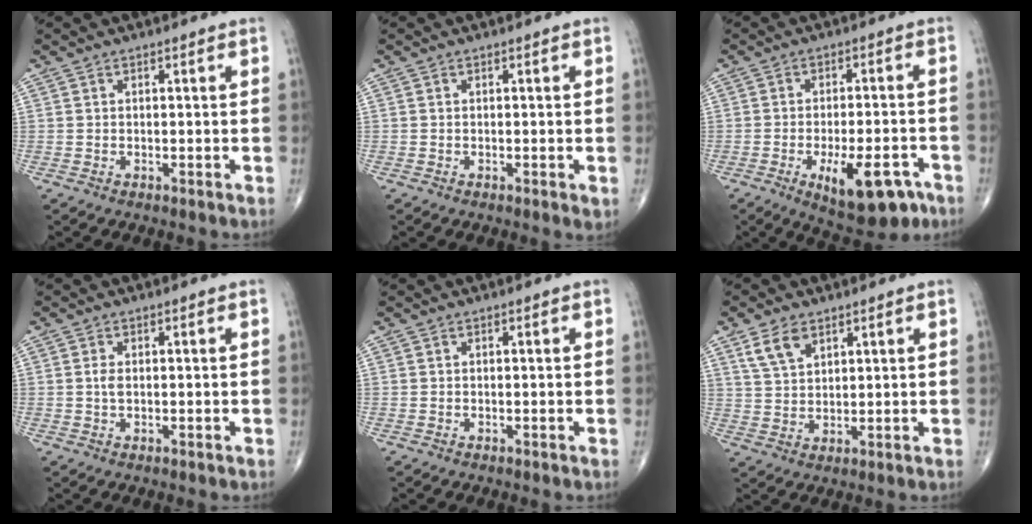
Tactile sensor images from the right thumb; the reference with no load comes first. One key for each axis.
{"total": 1.2, "fx": -0.2, "fy": 0.3, "fz": 1.1, "tx": -0.019, "ty": -0.004, "tz": -0.004}
{"total": 12.9, "fx": -6.0, "fy": 5.2, "fz": 10.1, "tx": -0.134, "ty": 0.017, "tz": -0.076}
{"total": 1.4, "fx": 0.1, "fy": 0.7, "fz": 1.3, "tx": -0.027, "ty": -0.002, "tz": 0.001}
{"total": 0.0}
{"total": 5.9, "fx": 3.5, "fy": 3.4, "fz": 3.4, "tx": -0.055, "ty": -0.014, "tz": 0.073}